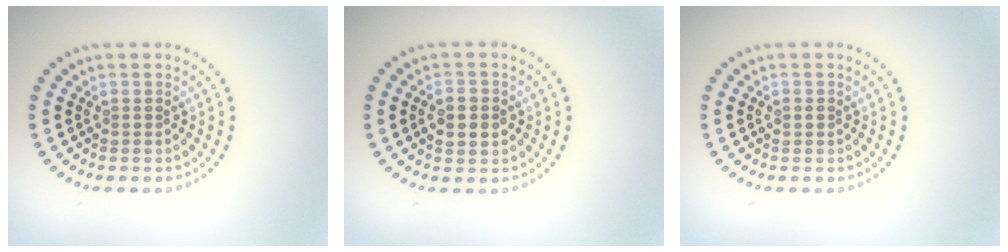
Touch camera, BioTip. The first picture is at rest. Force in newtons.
{"total": 3.1, "press": 3.1, "slide": 0.2}
{"total": 0.9, "press": 0.9, "slide": 0.2}